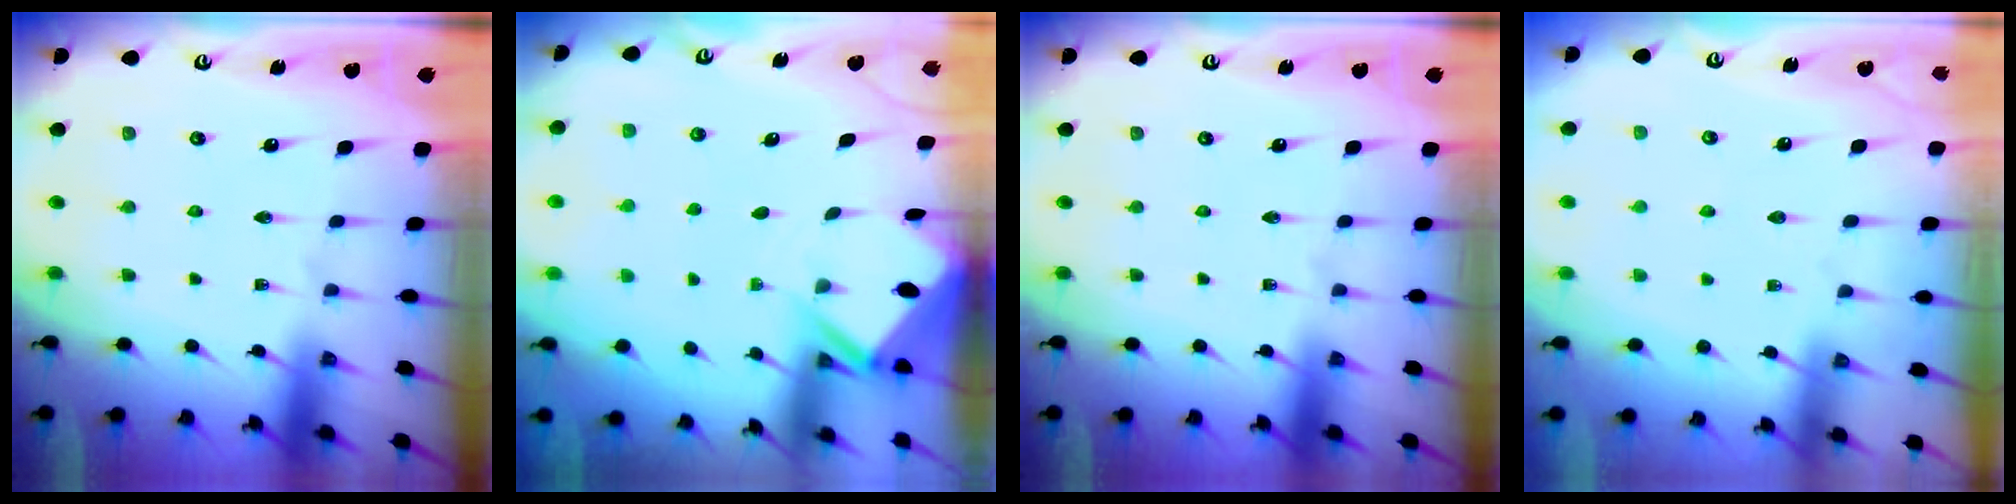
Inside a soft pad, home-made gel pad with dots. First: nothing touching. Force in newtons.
{"total": 2.9, "press": 2.9, "slide": 0.3}
{"total": 0.0}
{"total": 3.4, "press": 3.3, "slide": 0.6}